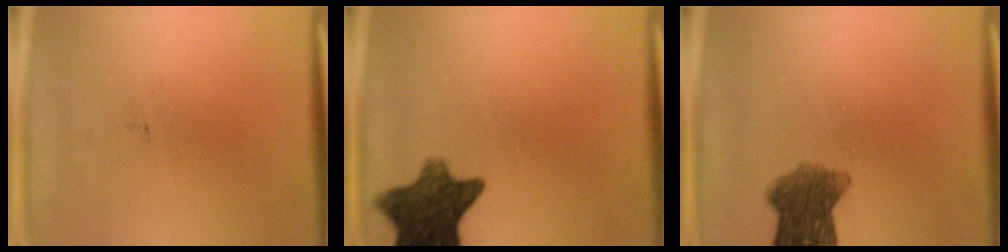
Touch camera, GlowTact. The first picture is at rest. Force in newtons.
{"total": 11.0}
{"total": 7.0}